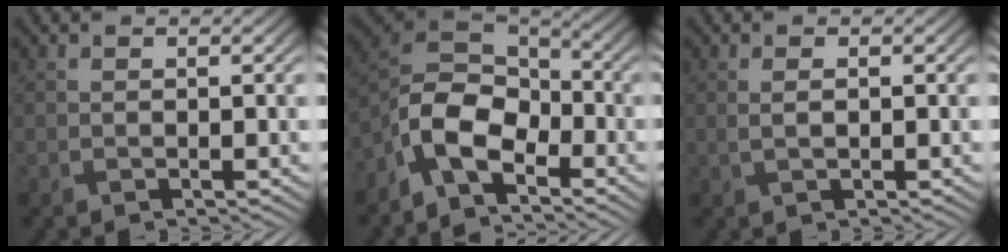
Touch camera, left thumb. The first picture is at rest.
{"total": 9.0, "force": [-5.0, 4.8, 5.7], "torque": [-0.116, -0.002, -0.117]}
{"total": 1.2, "force": [0.2, 0.4, 1.1], "torque": [-0.027, 0.000, 0.006]}